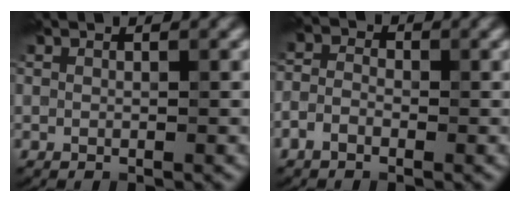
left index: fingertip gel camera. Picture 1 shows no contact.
{"total": 2.2, "force": [-1.2, 1.4, 1.2], "torque": [-0.023, 0.004, -0.035]}